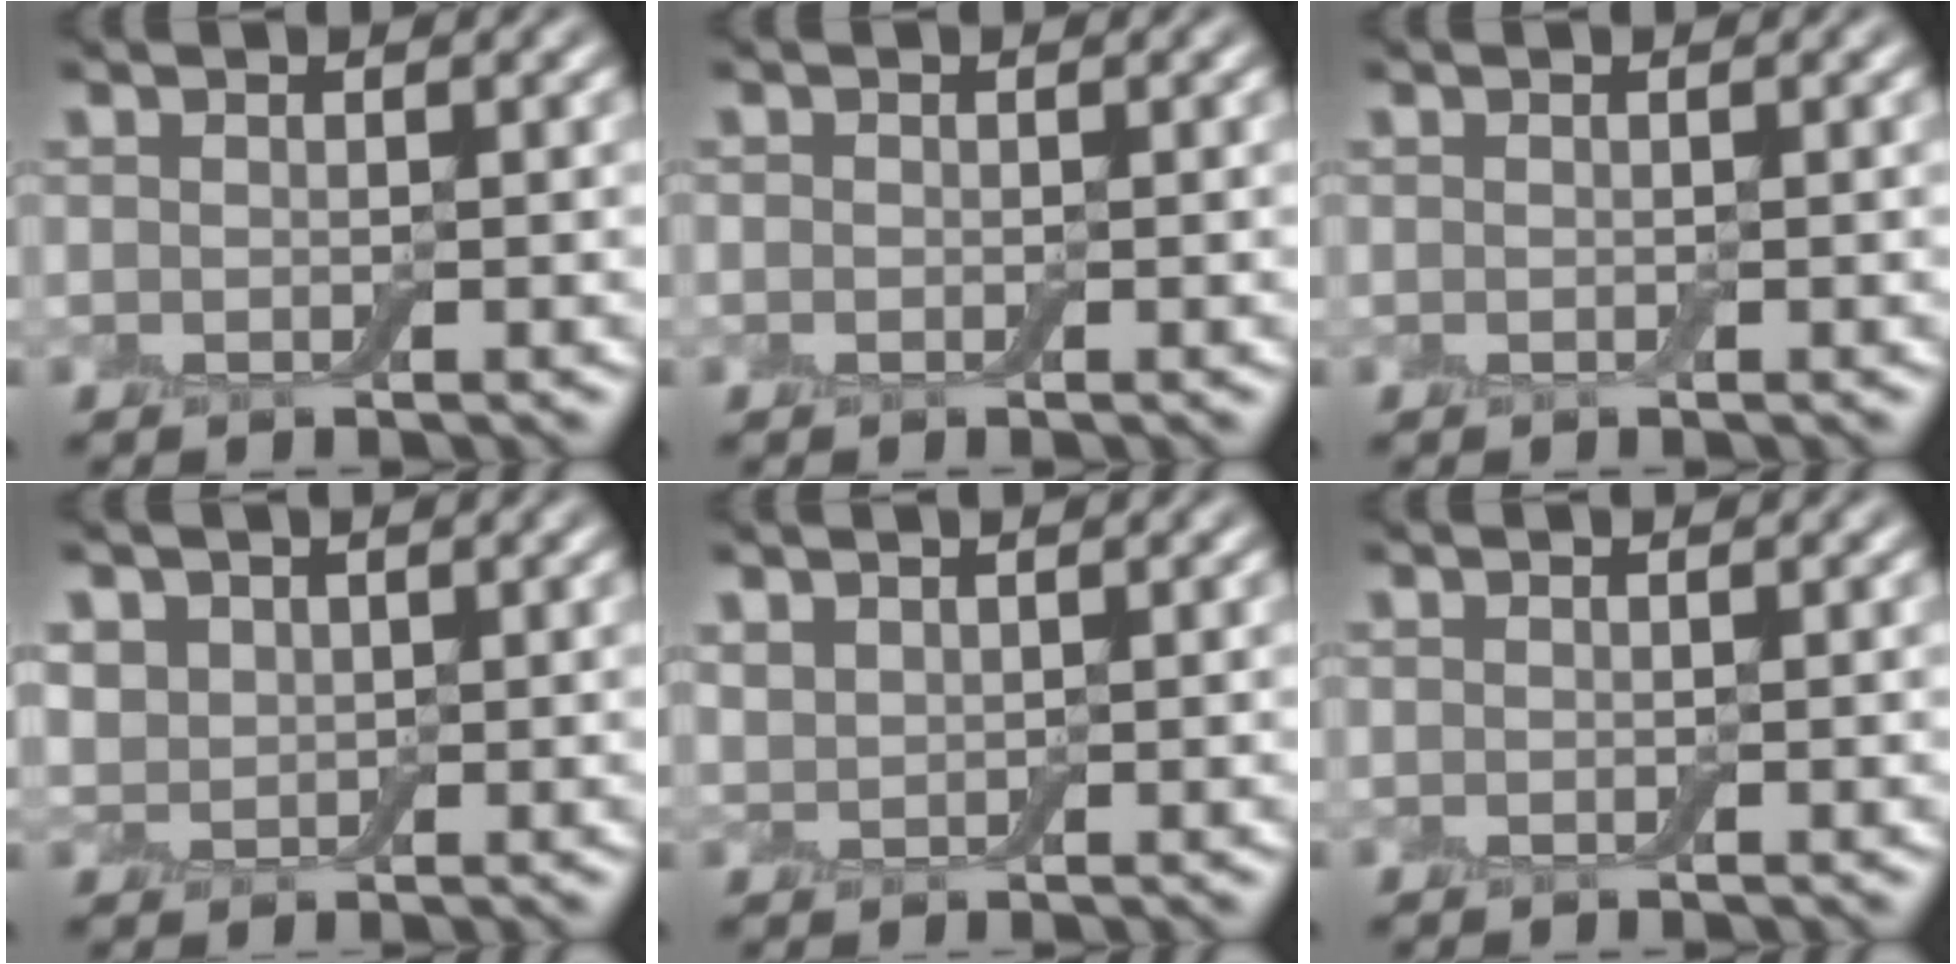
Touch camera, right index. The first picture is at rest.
{"total": 0.0}
{"total": 0.0}
{"total": 2.3, "force": [1.0, 1.9, 0.9], "torque": [-0.023, -0.002, 0.016]}
{"total": 1.2, "force": [0.9, 0.7, 0.3], "torque": [-0.012, 0.000, 0.023]}
{"total": 0.0}